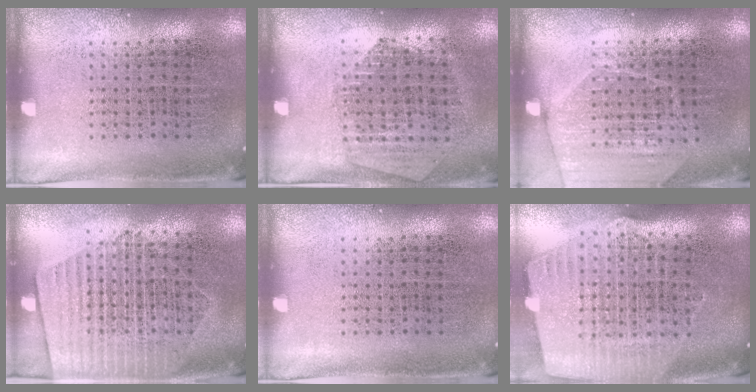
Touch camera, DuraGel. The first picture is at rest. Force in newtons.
{"total": 1.3, "press": 1.2, "slide": 0.5}
{"total": 1.7, "press": 1.6, "slide": 0.5}
{"total": 1.7, "press": 1.5, "slide": 0.7}
{"total": 0.0}
{"total": 2.5, "press": 2.1, "slide": 1.4}